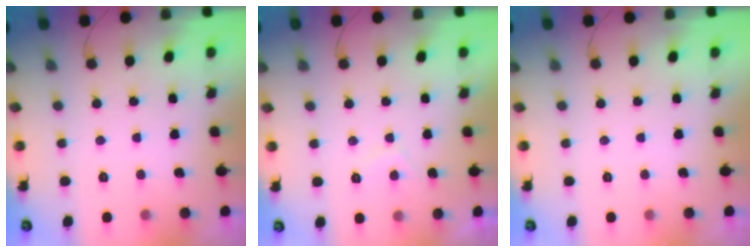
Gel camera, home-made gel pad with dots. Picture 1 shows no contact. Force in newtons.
{"total": 2.8, "press": 2.7, "slide": 0.8}
{"total": 0.0}